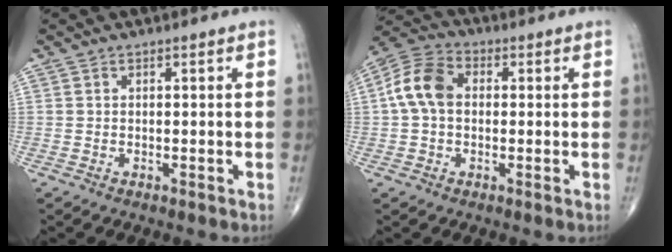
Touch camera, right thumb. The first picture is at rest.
{"total": 9.2, "force": [0.6, 6.5, 6.5], "torque": [-0.128, 0.028, 0.001]}